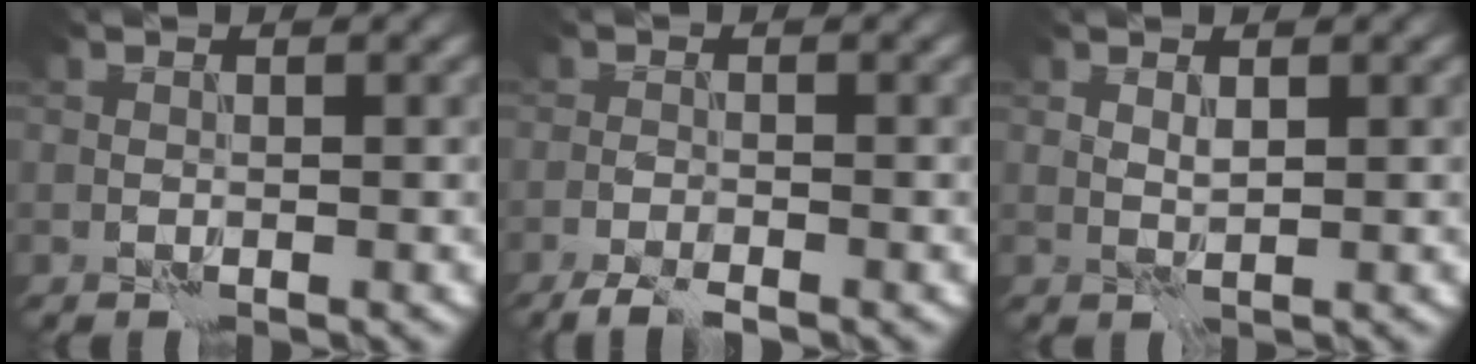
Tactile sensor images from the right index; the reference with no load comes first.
{"total": 3.0, "force": [-2.6, 0.4, 1.5], "torque": [-0.037, -0.006, -0.052]}
{"total": 0.6, "force": [0.5, 0.0, 0.4], "torque": [-0.013, -0.001, 0.012]}